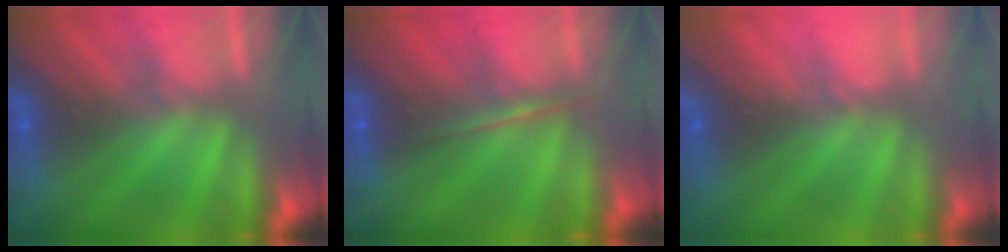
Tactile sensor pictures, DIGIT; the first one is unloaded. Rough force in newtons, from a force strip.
{"total": 1.6}
{"total": 2.4}